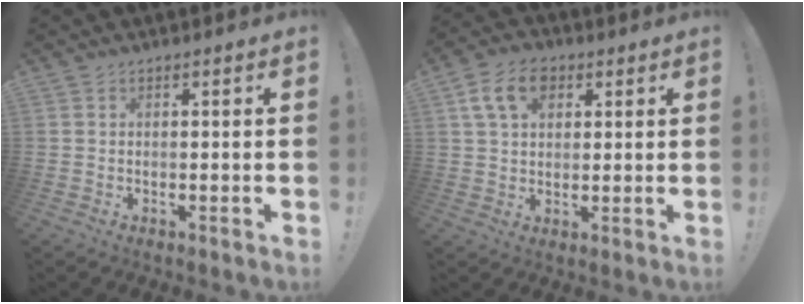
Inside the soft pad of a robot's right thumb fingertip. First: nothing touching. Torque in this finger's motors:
{"motor_torque": [0.09, 0.08, 0.12, 0.03, 0.01]}